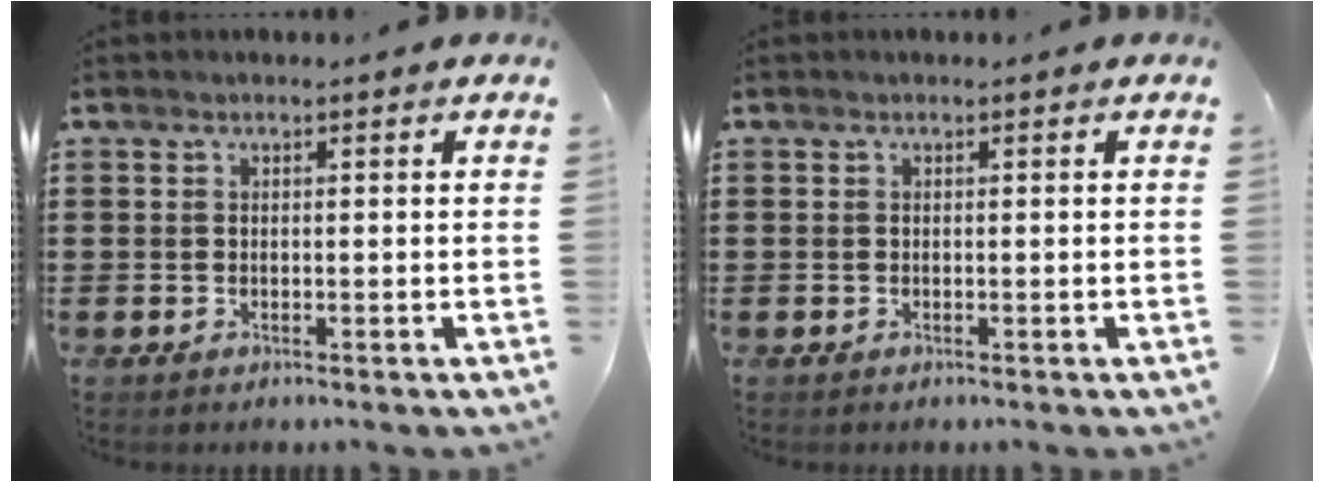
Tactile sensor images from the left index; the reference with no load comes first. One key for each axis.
{"total": 0.0}